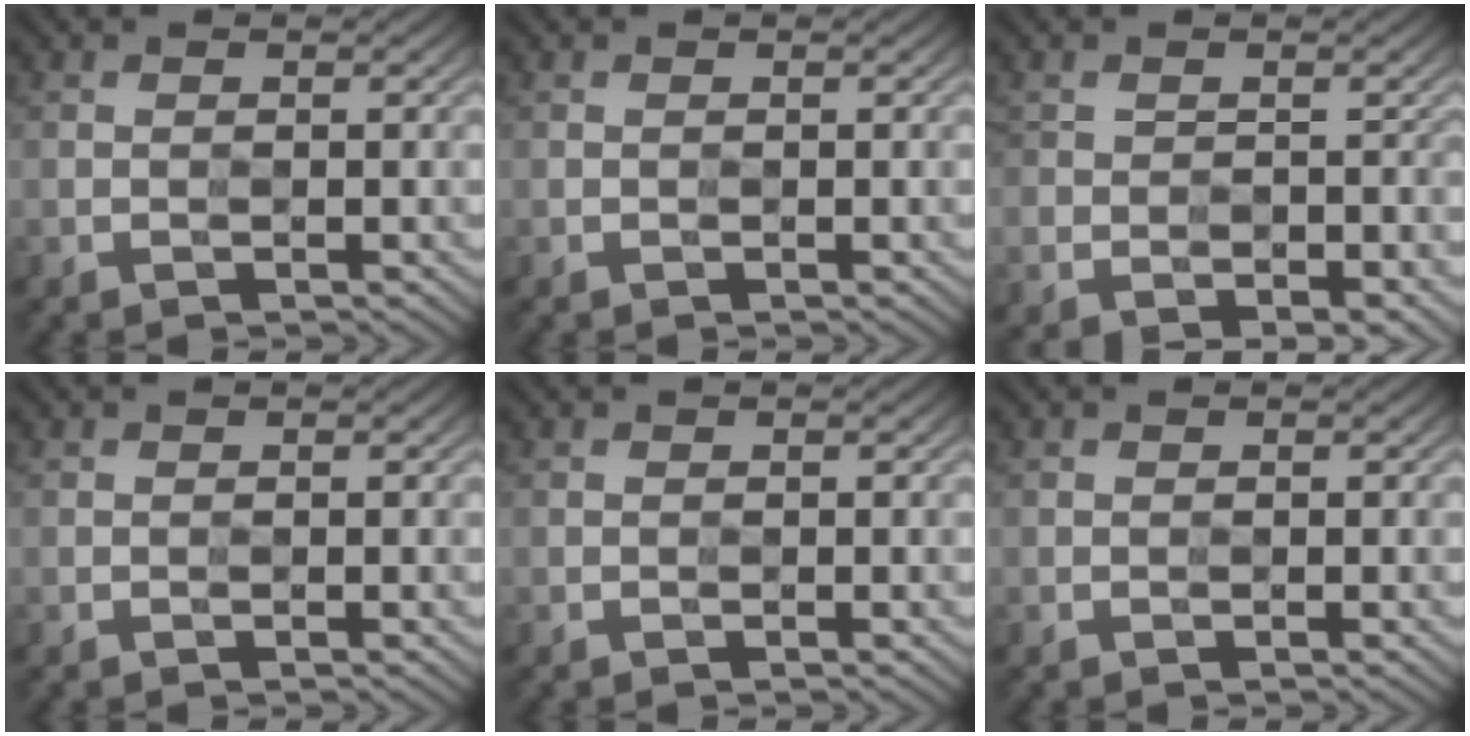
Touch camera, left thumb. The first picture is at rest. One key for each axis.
{"total": 0.0}
{"total": 10.3, "fx": -7.3, "fy": 3.9, "fz": 6.1, "tx": -0.143, "ty": -0.059, "tz": -0.086}
{"total": 0.0}
{"total": 0.0}
{"total": 0.0}